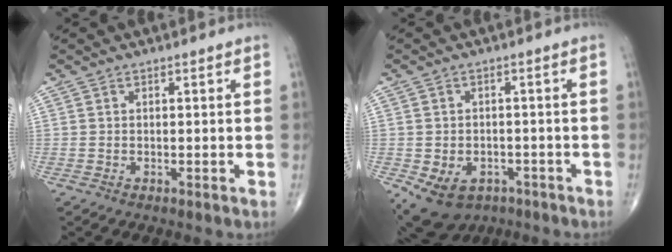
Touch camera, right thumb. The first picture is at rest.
{"total": 10.2, "force": [-4.8, 7.5, 4.9], "torque": [-0.083, 0.022, -0.060]}